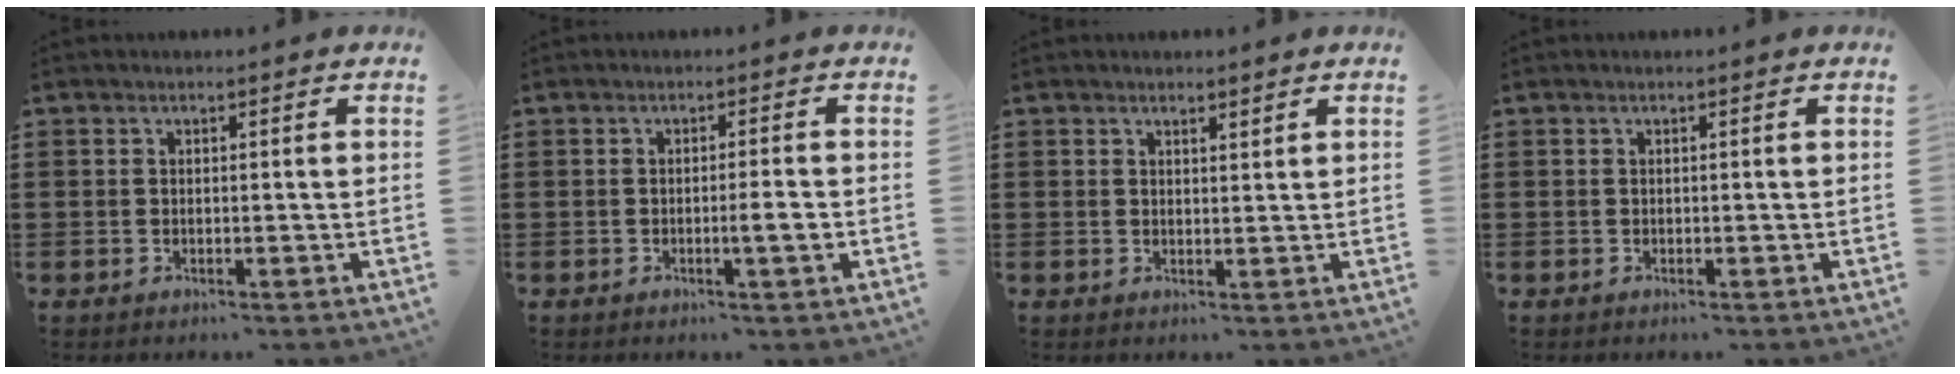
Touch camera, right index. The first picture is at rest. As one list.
[{"total": 3.0, "force": [-0.8, 0.0, 2.9], "torque": [-0.047, -0.005, -0.016]}, {"total": 1.2, "force": [1.1, 0.4, 0.3], "torque": [-0.007, 0.002, 0.021]}, {"total": 0.0}]